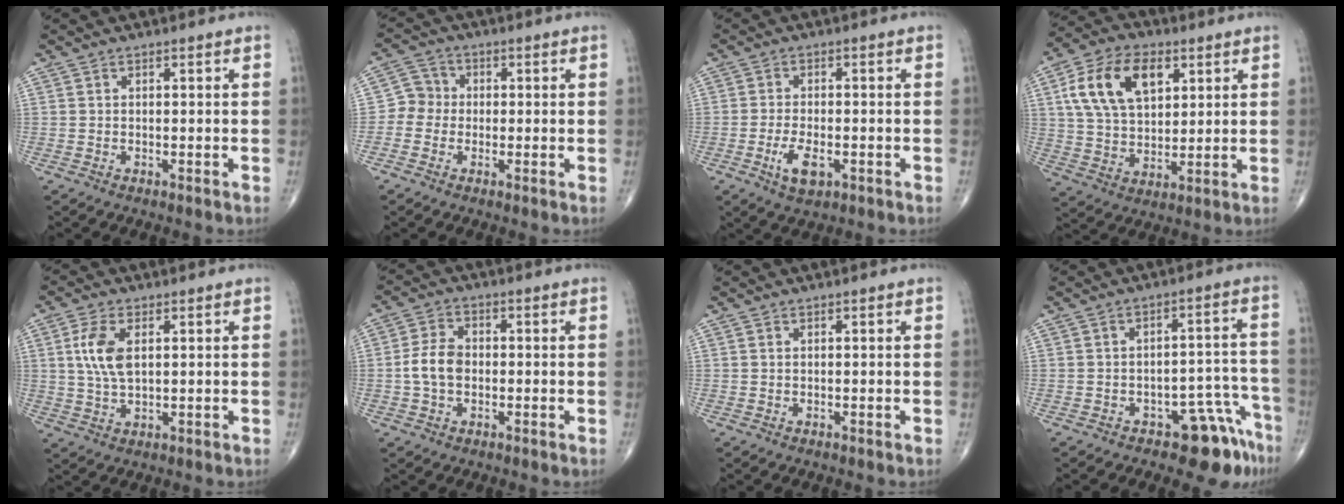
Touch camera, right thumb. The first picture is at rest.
{"total": 4.3, "force": [-0.7, 4.1, 1.1], "torque": [0.007, 0.013, -0.028]}
{"total": 5.4, "force": [-2.0, 2.6, 4.3], "torque": [-0.080, 0.001, -0.031]}
{"total": 15.6, "force": [5.6, 9.5, 11.1], "torque": [-0.185, -0.005, 0.106]}
{"total": 7.2, "force": [1.7, 3.6, 6.0], "torque": [-0.129, -0.004, 0.035]}
{"total": 6.2, "force": [-0.6, 4.3, 4.4], "torque": [-0.083, 0.016, -0.016]}
{"total": 0.0}
{"total": 8.5, "force": [-5.9, 4.0, 4.6], "torque": [-0.017, 0.068, -0.076]}